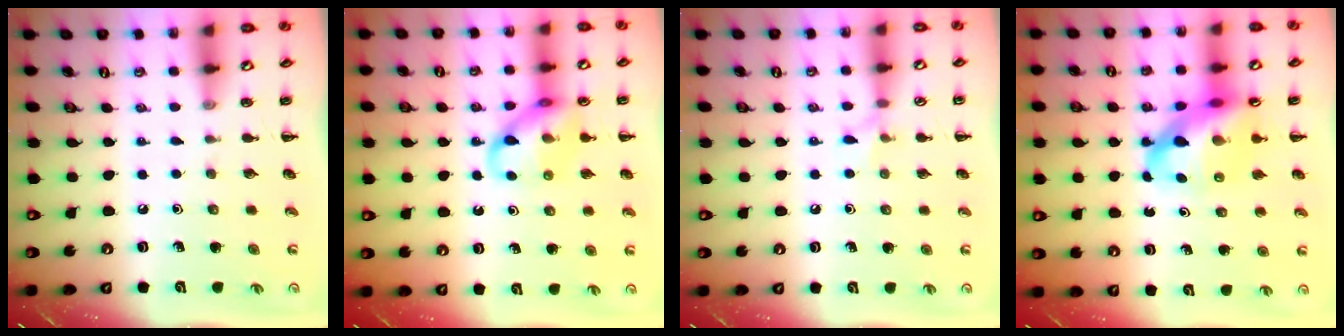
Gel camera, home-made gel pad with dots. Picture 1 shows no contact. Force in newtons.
{"total": 11.8, "press": 11.8, "slide": 1.2}
{"total": 5.3, "press": 4.9, "slide": 1.9}
{"total": 13.8, "press": 13.3, "slide": 3.5}